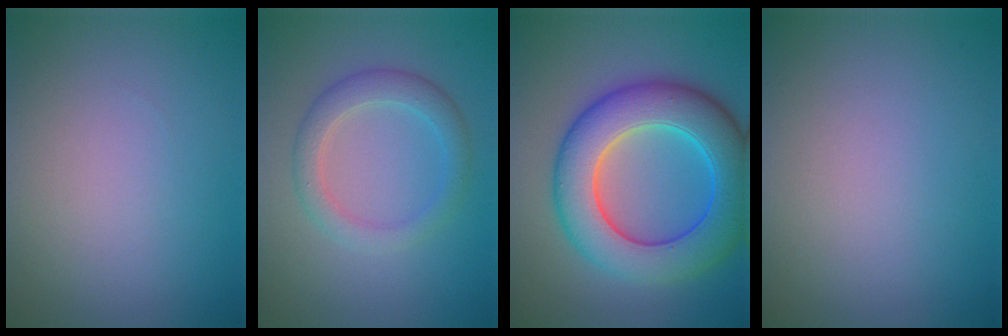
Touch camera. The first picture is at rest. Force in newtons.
{"total": 3.0, "press": 3.0, "slide": 0.1}
{"total": 10.3, "press": 10.2, "slide": 0.3}
{"total": 0.0}